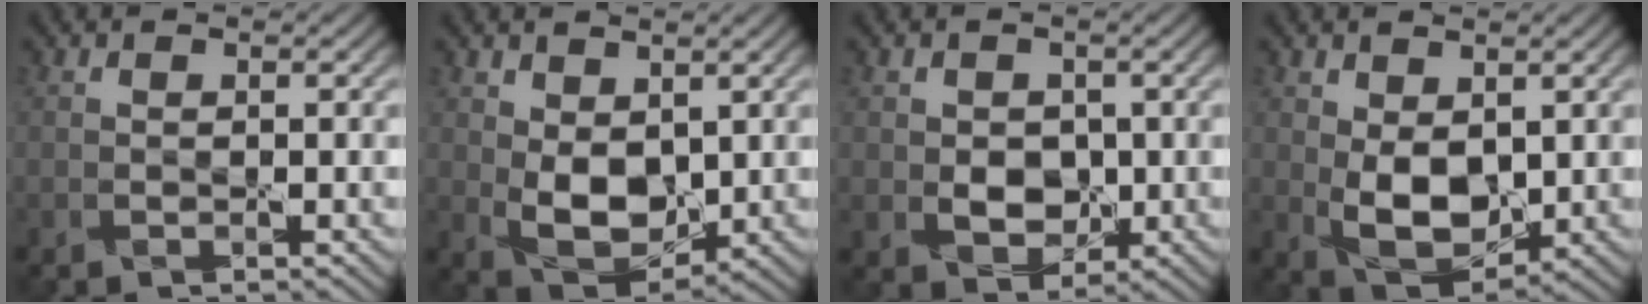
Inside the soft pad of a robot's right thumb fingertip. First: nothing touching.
{"total": 6.4, "force": [1.2, 4.1, 4.8], "torque": [-0.104, -0.013, 0.026]}
{"total": 3.9, "force": [0.0, 3.2, 2.3], "torque": [-0.052, -0.010, 0.004]}
{"total": 6.5, "force": [0.6, 4.0, 5.1], "torque": [-0.112, -0.011, 0.018]}